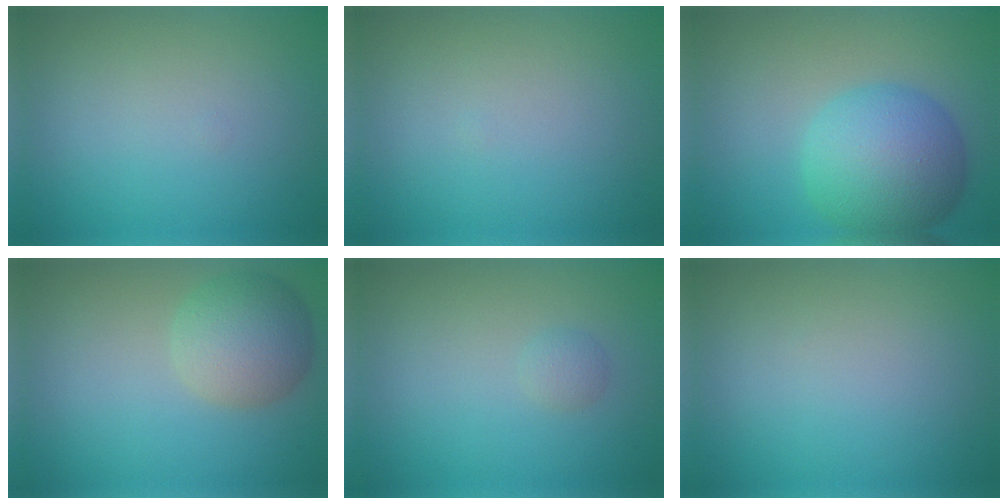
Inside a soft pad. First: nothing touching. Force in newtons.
{"total": 0.0}
{"total": 7.9, "press": 7.9, "slide": 0.2}
{"total": 4.7, "press": 4.7, "slide": 0.1}
{"total": 0.9, "press": 0.9, "slide": 0.0}
{"total": 0.0}